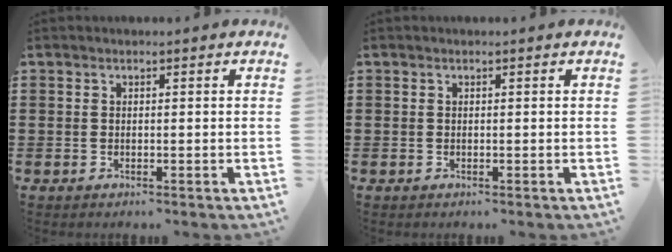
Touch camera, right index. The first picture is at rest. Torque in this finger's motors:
{"motor_torque": [0.11, 0.10, 0.07, 0.00]}